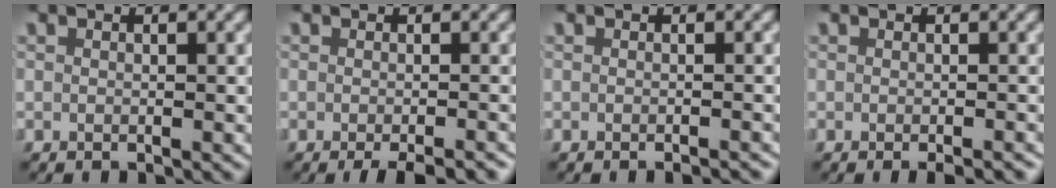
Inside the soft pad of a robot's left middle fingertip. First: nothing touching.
{"total": 3.6, "force": [-2.7, 0.8, 2.2], "torque": [-0.019, -0.003, -0.038]}
{"total": 1.3, "force": [-1.1, 0.0, 0.5], "torque": [-0.004, 0.002, -0.018]}
{"total": 1.9, "force": [-1.5, 0.3, 1.2], "torque": [-0.005, 0.001, -0.021]}